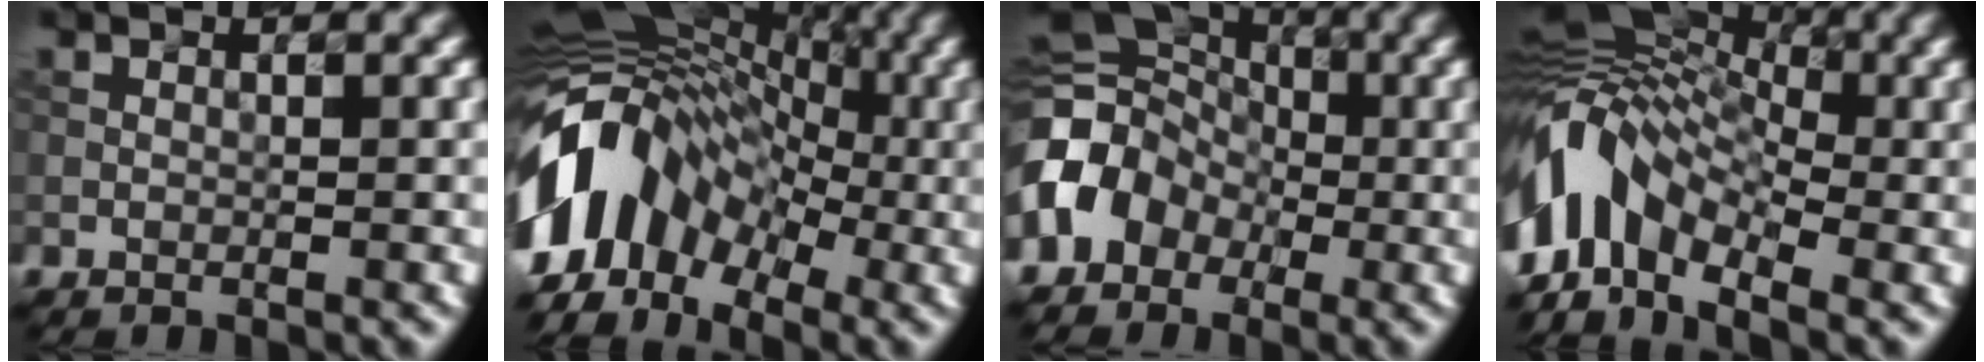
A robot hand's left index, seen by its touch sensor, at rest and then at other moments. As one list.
[{"total": 13.9, "force": [-3.3, 9.7, 9.5], "torque": [-0.183, 0.014, -0.067]}, {"total": 7.6, "force": [-1.8, 6.2, 4.0], "torque": [-0.059, 0.012, -0.048]}, {"total": 10.5, "force": [-2.8, 6.6, 7.8], "torque": [-0.150, 0.018, -0.075]}]